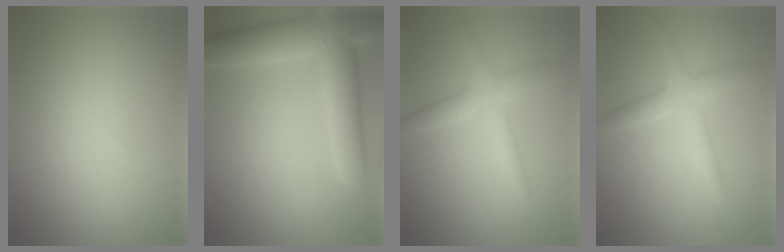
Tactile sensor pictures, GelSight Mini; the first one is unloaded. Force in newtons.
{"total": 7.9, "press": 7.9, "slide": 0.3}
{"total": 2.9, "press": 2.9, "slide": 0.3}
{"total": 2.9, "press": 2.9, "slide": 0.3}